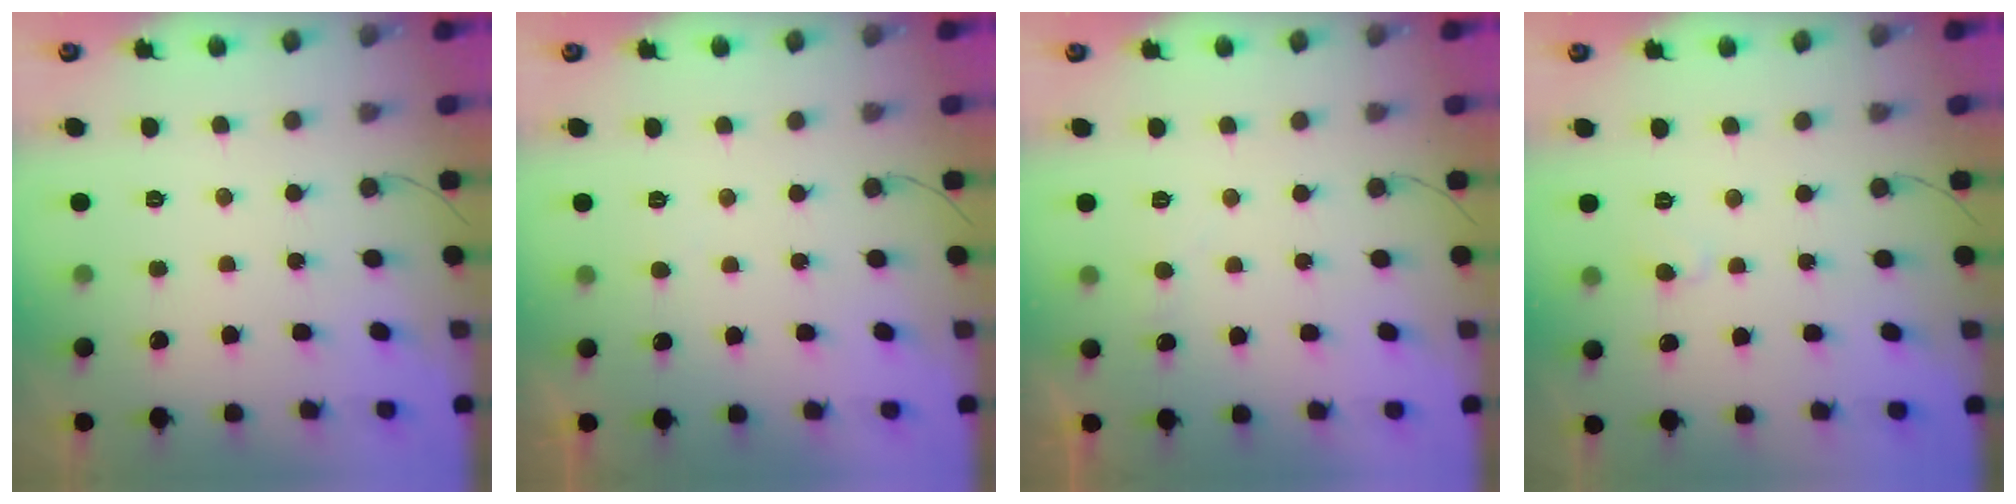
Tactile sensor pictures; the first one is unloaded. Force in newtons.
{"total": 2.3, "press": 2.3, "slide": 0.1}
{"total": 4.0, "press": 4.0, "slide": 0.5}
{"total": 3.7, "press": 3.7, "slide": 0.3}